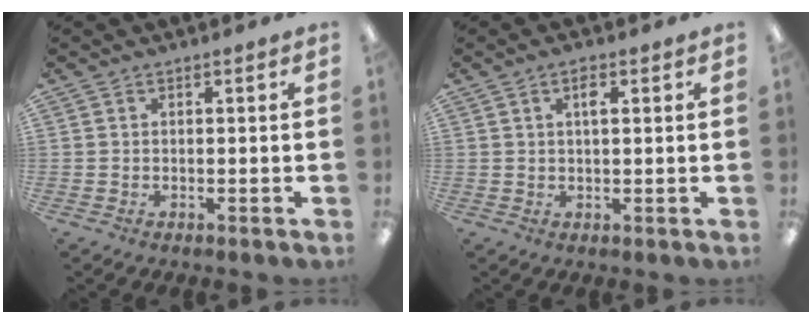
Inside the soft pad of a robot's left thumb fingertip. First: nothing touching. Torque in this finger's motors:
{"motor_torque": [-0.35, 0.18, -0.22, -0.26, 0.08]}